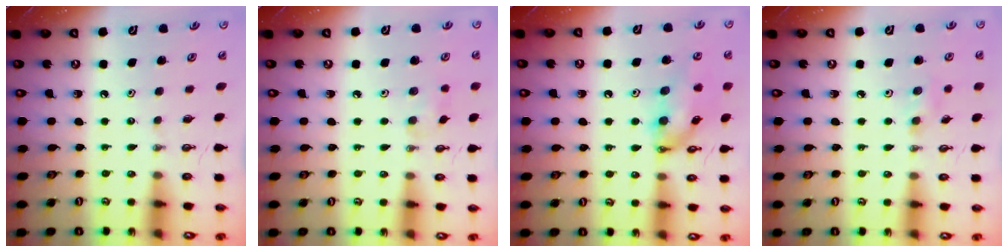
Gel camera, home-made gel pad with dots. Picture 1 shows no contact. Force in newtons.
{"total": 6.5, "press": 6.3, "slide": 1.3}
{"total": 13.8, "press": 13.7, "slide": 1.6}
{"total": 7.6, "press": 6.5, "slide": 4.1}